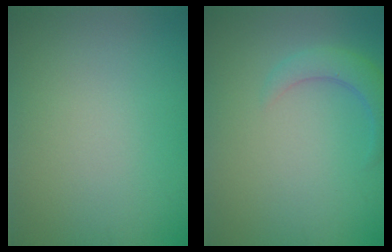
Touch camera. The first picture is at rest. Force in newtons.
{"total": 2.6, "press": 2.6, "slide": 0.2}